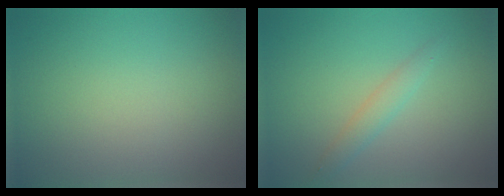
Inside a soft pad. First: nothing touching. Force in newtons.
{"total": 1.5, "press": 1.5, "slide": 0.1}